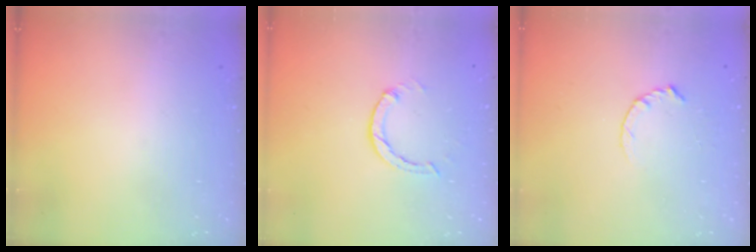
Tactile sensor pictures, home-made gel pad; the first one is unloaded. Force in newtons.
{"total": 1.3, "press": 1.2, "slide": 0.3}
{"total": 2.8, "press": 2.8, "slide": 0.4}